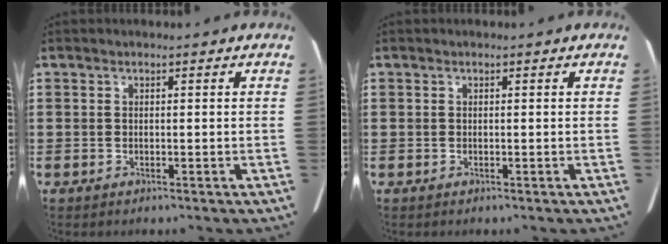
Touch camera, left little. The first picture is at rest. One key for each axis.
{"total": 0.0}